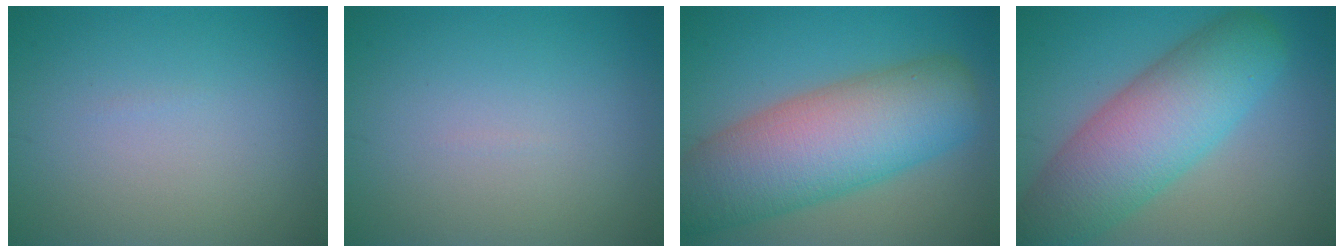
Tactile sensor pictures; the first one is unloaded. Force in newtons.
{"total": 0.0}
{"total": 11.3, "press": 11.3, "slide": 0.6}
{"total": 9.5, "press": 9.5, "slide": 0.5}